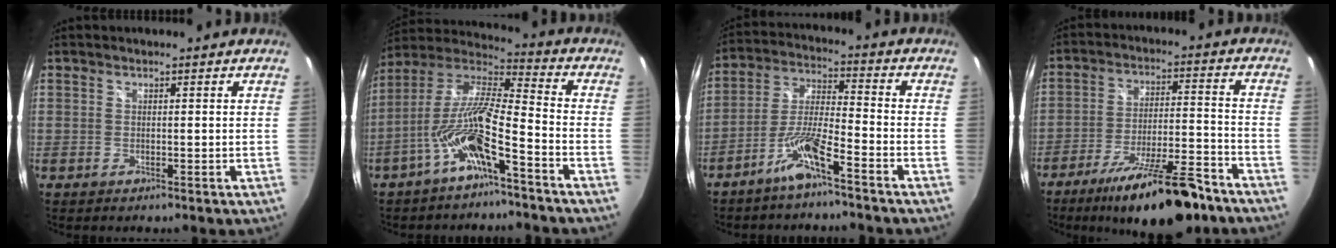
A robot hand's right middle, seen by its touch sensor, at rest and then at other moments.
{"total": 12.3, "force": [-6.1, 2.0, 10.4], "torque": [-0.205, 0.000, -0.112]}
{"total": 7.9, "force": [-5.5, 0.2, 5.6], "torque": [-0.127, 0.008, -0.103]}
{"total": 18.4, "force": [-14.0, 4.2, 11.2], "torque": [-0.196, -0.017, -0.213]}